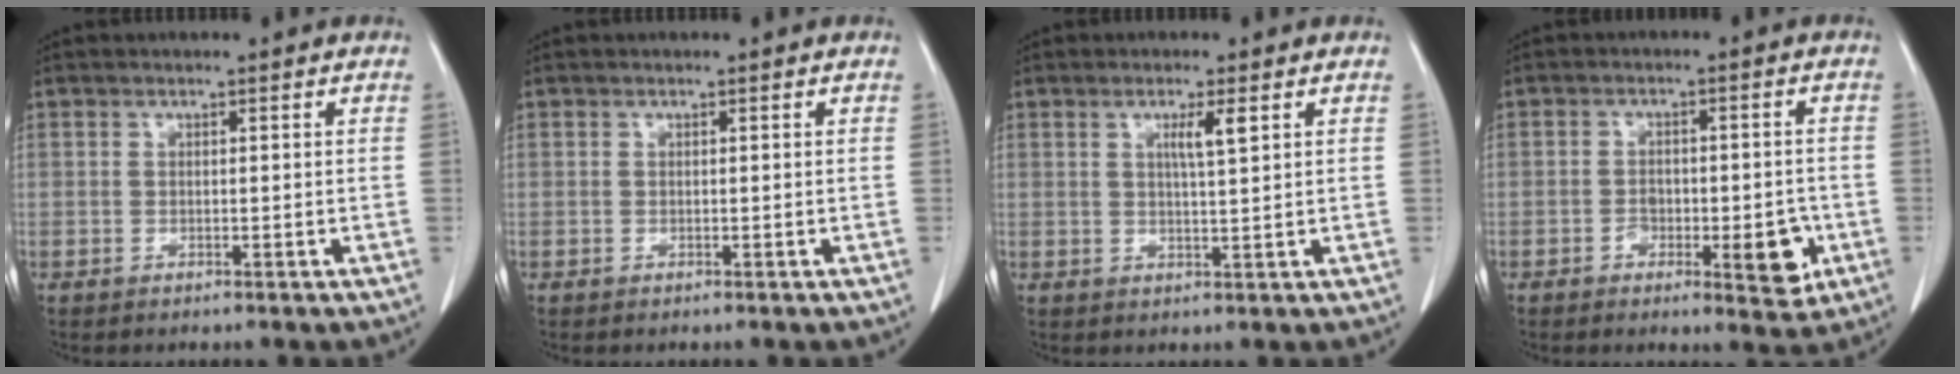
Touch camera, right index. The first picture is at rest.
{"total": 0.0}
{"total": 3.0, "force": [1.3, -0.1, 2.8], "torque": [-0.050, -0.001, 0.021]}
{"total": 7.6, "force": [-2.8, 3.1, 6.3], "torque": [-0.072, 0.000, -0.033]}